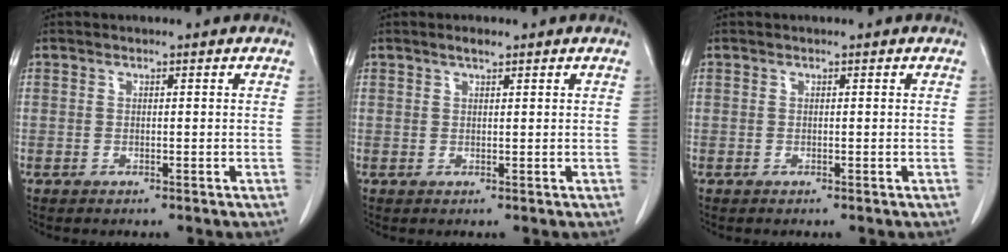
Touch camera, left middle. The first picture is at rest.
{"total": 1.3, "force": [1.0, 0.2, 0.8], "torque": [-0.019, 0.002, 0.021]}
{"total": 0.0}